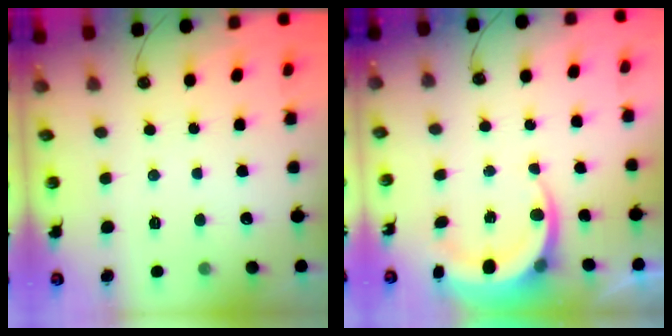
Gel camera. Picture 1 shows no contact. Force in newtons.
{"total": 6.8, "press": 6.7, "slide": 1.3}